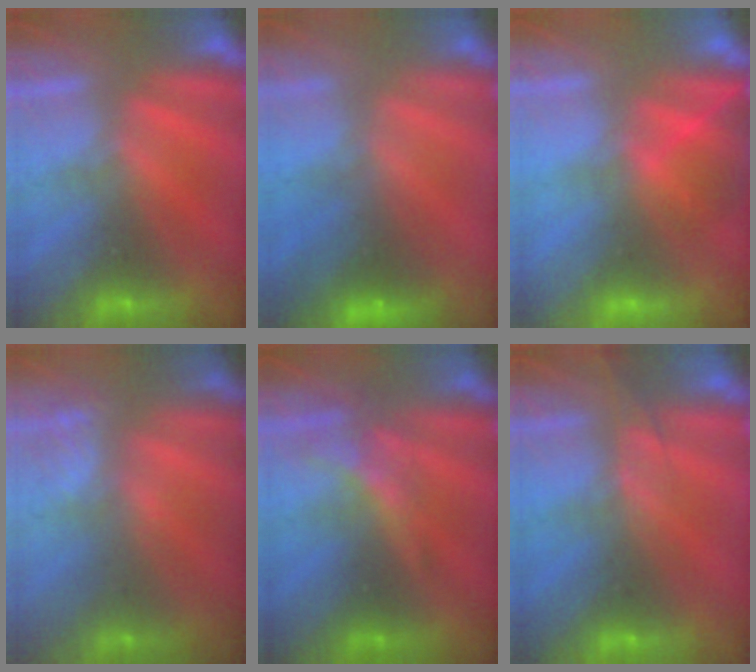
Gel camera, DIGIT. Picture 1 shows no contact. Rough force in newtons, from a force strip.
{"total": 2.8}
{"total": 2.8}
{"total": 2.4}
{"total": 2.1}
{"total": 2.6}